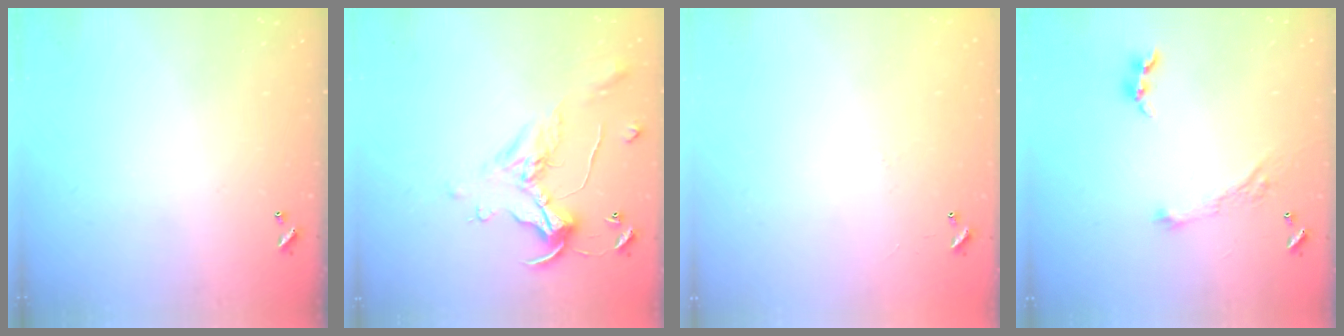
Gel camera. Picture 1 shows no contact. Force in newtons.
{"total": 1.1, "press": 0.8, "slide": 0.9}
{"total": 7.7, "press": 7.7, "slide": 0.5}
{"total": 3.7, "press": 3.7, "slide": 0.2}